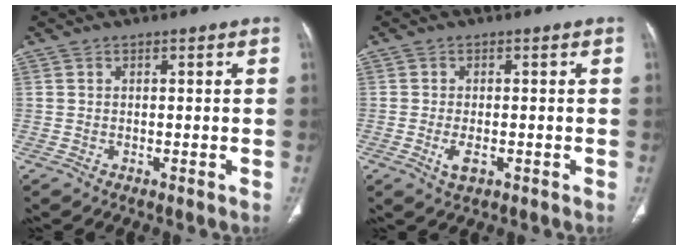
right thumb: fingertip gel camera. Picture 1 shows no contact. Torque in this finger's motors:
{"motor_torque": [-0.30, 0.45, 0.33, 0.52, 0.08]}